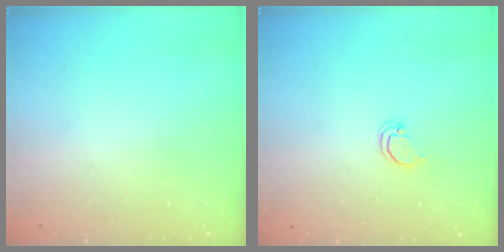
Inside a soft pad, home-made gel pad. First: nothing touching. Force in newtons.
{"total": 2.1, "press": 2.1, "slide": 0.2}